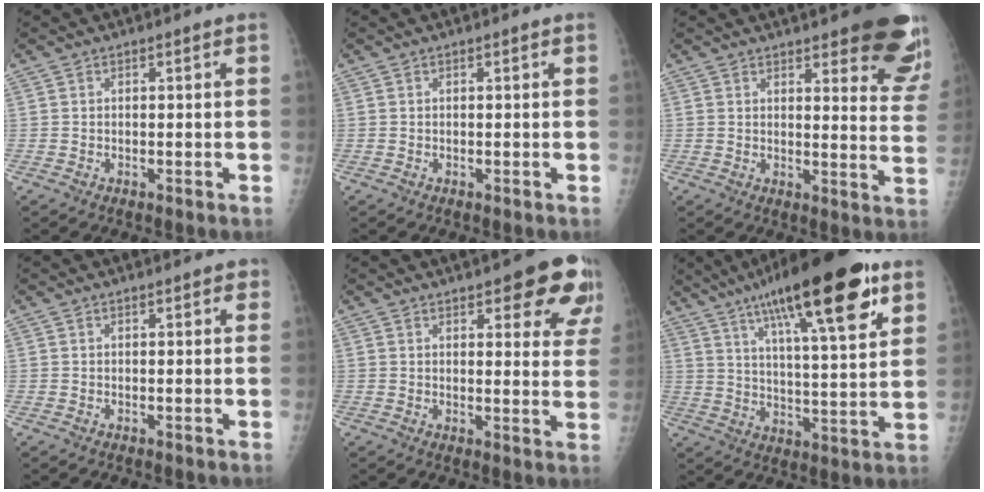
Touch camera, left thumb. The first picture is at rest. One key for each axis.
{"total": 0.0}
{"total": 16.0, "fx": 11.7, "fy": 4.4, "fz": 10.0, "tx": -0.084, "ty": -0.073, "tz": 0.124}
{"total": 1.6, "fx": 1.1, "fy": 0.7, "fz": 0.9, "tx": -0.002, "ty": -0.002, "tz": 0.010}
{"total": 12.3, "fx": 7.2, "fy": 4.1, "fz": 9.0, "tx": -0.069, "ty": -0.033, "tz": 0.081}
{"total": 24.3, "fx": 13.6, "fy": 5.8, "fz": 19.3, "tx": -0.294, "ty": -0.028, "tz": 0.213}